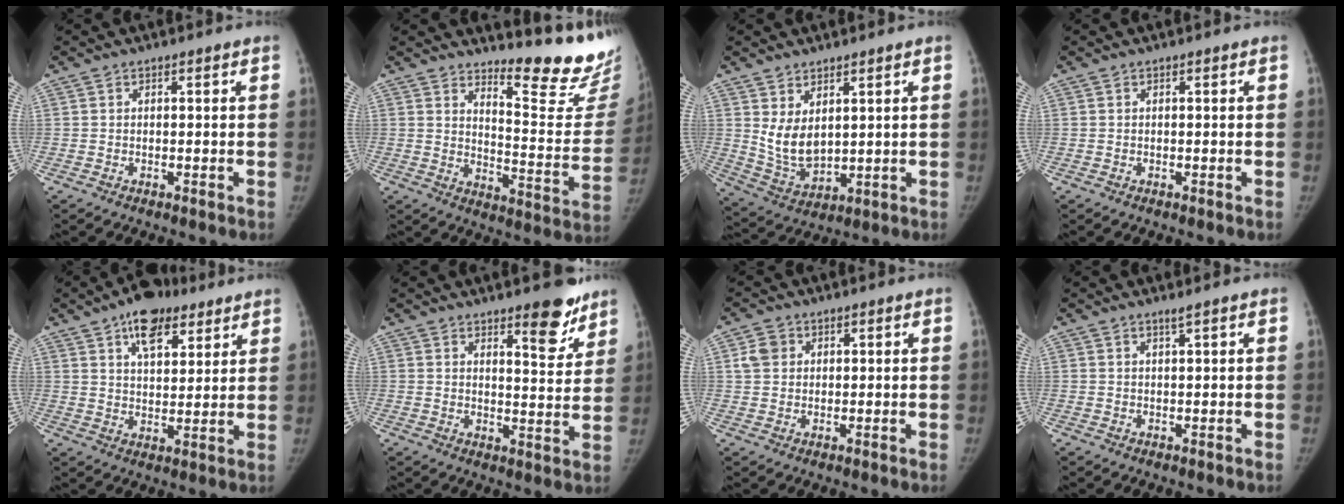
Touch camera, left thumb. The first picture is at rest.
{"total": 17.6, "force": [15.7, 2.8, 7.5], "torque": [-0.066, -0.187, 0.201]}
{"total": 7.8, "force": [2.8, 4.6, 5.6], "torque": [-0.089, -0.029, 0.073]}
{"total": 0.0}
{"total": 12.1, "force": [7.3, 6.2, 7.5], "torque": [-0.085, -0.025, 0.112]}
{"total": 8.9, "force": [6.3, 2.7, 5.6], "torque": [-0.046, -0.046, 0.088]}
{"total": 3.7, "force": [1.3, 3.1, 1.7], "torque": [-0.017, 0.001, 0.026]}
{"total": 1.1, "force": [0.8, -0.1, 0.7], "torque": [-0.013, -0.008, 0.017]}